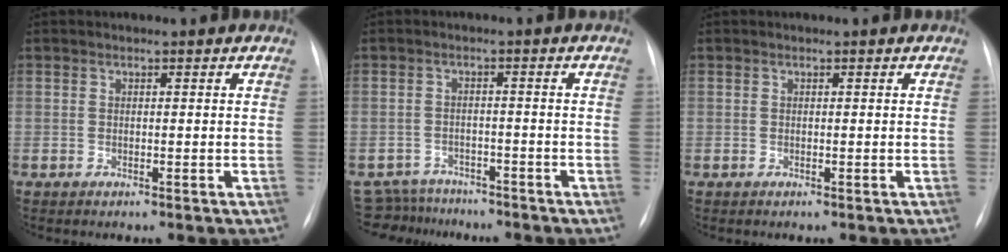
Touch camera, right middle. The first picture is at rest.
{"total": 6.4, "force": [-6.0, 2.2, -0.4], "torque": [0.010, 0.010, -0.091]}
{"total": 0.0}